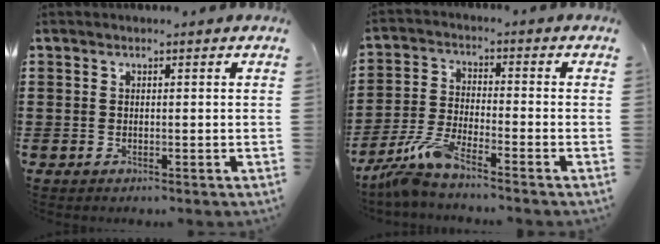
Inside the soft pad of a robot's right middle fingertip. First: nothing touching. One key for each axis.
{"total": 6.5, "fx": -5.4, "fy": 0.3, "fz": 3.6, "tx": -0.092, "ty": -0.017, "tz": -0.107}